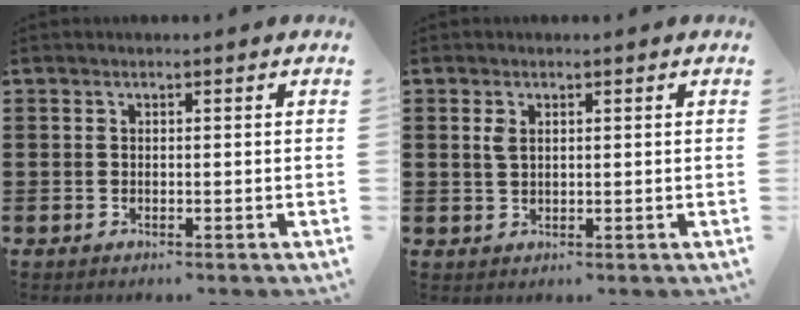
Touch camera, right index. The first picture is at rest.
{"total": 1.8, "force": [0.6, 0.9, 1.4], "torque": [-0.032, 0.005, 0.010]}